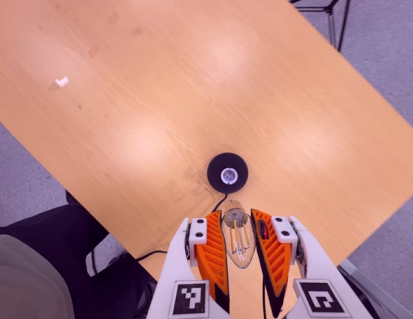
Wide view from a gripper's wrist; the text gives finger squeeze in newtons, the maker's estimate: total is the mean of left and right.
{"total": 20.0, "left": 21.9, "right": 18.0}